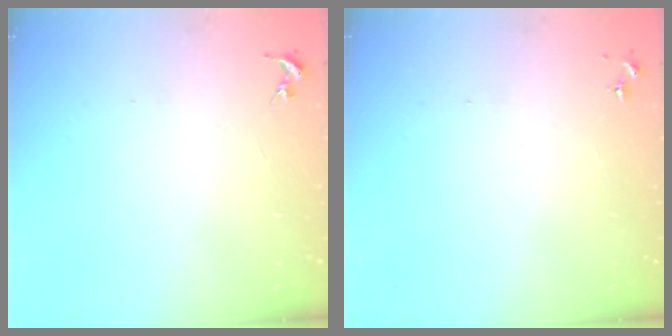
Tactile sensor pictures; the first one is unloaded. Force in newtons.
{"total": 0.0}